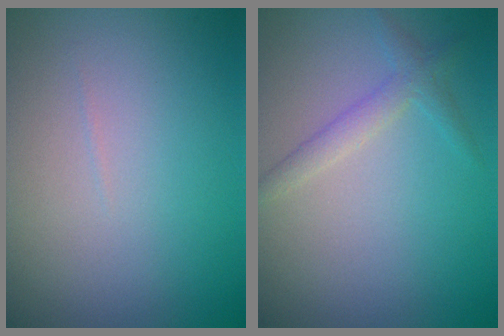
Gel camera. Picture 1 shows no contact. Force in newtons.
{"total": 1.7, "press": 1.7, "slide": 0.1}